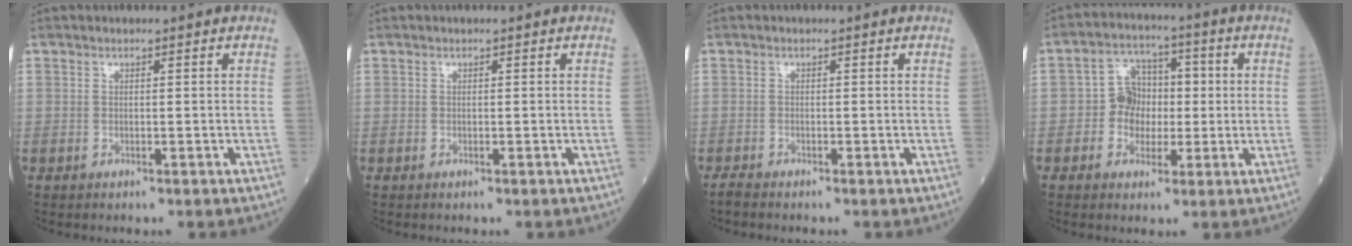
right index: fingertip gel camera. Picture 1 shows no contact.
{"total": 0.0}
{"total": 1.1, "force": [-1.1, 0.2, 0.2], "torque": [-0.009, -0.002, -0.024]}
{"total": 6.8, "force": [-0.6, 5.8, 3.6], "torque": [-0.059, 0.027, -0.012]}